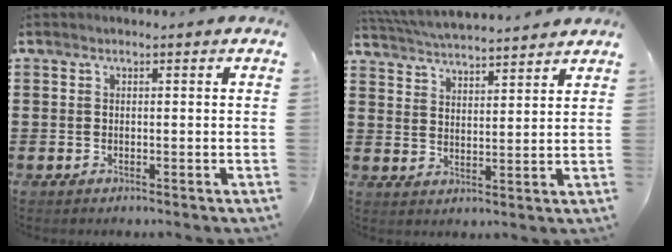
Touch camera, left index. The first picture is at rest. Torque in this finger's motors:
{"motor_torque": [-0.42, -1.02, -0.16, 0.07]}